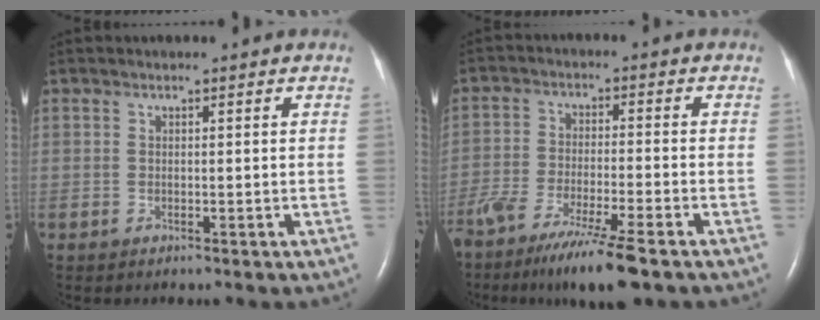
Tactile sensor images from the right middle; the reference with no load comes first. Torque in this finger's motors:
{"motor_torque": [1.10, -1.04, 0.22, 0.10]}